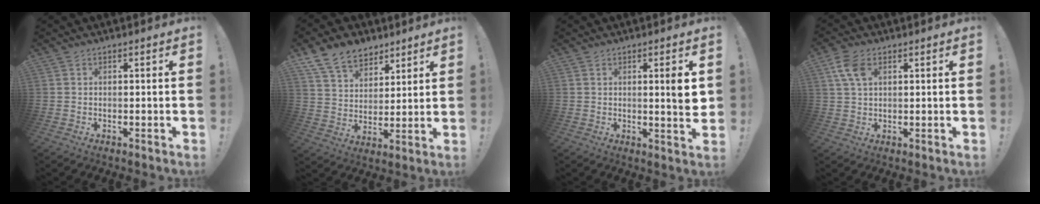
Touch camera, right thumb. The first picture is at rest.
{"total": 12.9, "force": [9.0, 8.3, 4.2], "torque": [-0.082, -0.058, 0.176]}
{"total": 5.0, "force": [1.1, 0.2, 4.9], "torque": [-0.061, -0.012, 0.008]}
{"total": 7.1, "force": [2.8, 4.2, 5.0], "torque": [-0.098, 0.002, 0.055]}